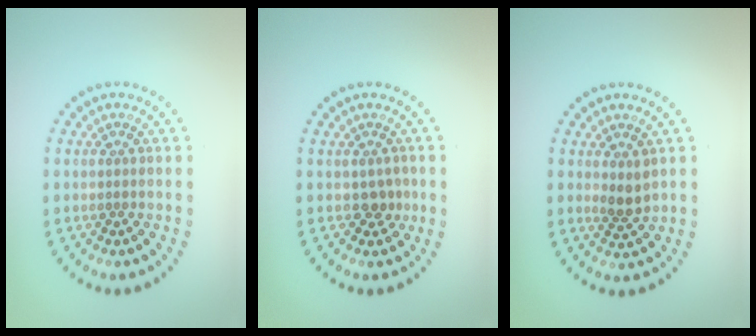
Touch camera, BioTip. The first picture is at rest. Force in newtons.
{"total": 1.2, "press": 1.1, "slide": 0.5}
{"total": 1.7, "press": 1.5, "slide": 1.0}